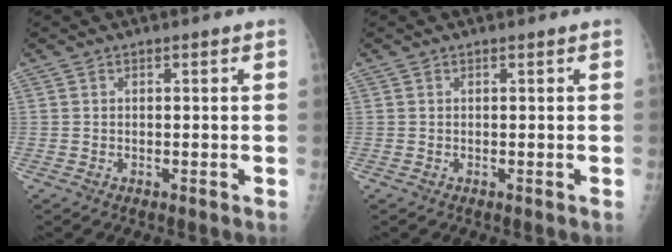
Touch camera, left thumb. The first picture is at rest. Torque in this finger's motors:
{"motor_torque": [0.01, 0.00, 0.00, -0.01, 0.00]}